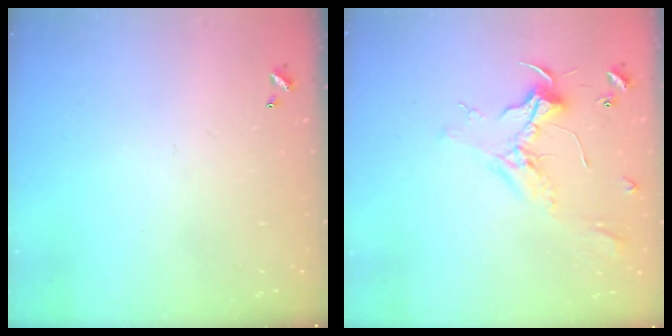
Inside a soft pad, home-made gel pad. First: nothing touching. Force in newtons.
{"total": 2.4, "press": 2.3, "slide": 0.8}